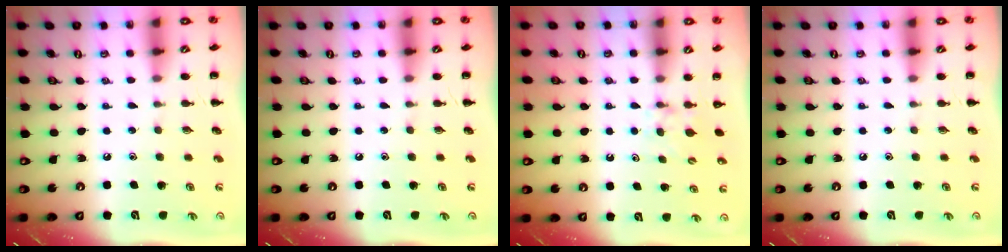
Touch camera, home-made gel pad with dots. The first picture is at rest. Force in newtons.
{"total": 0.0}
{"total": 3.7, "press": 3.4, "slide": 1.4}
{"total": 0.0}